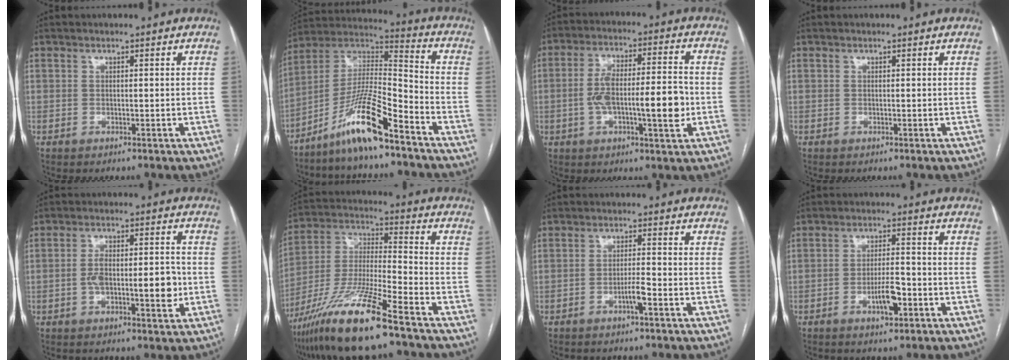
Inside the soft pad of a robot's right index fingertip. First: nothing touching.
{"total": 15.2, "force": [-10.4, 0.7, 11.0], "torque": [-0.205, 0.007, -0.188]}
{"total": 12.2, "force": [-2.0, 2.9, 11.7], "torque": [-0.201, 0.019, -0.031]}
{"total": 0.0}
{"total": 8.9, "force": [-1.5, 2.9, 8.3], "torque": [-0.141, 0.015, -0.021]}
{"total": 17.5, "force": [-12.0, 0.6, 12.7], "torque": [-0.274, -0.038, -0.225]}
{"total": 2.7, "force": [-1.5, 0.0, 2.3], "torque": [-0.042, 0.000, -0.027]}
{"total": 3.0, "force": [-1.2, 1.2, 2.5], "torque": [-0.043, 0.003, -0.016]}